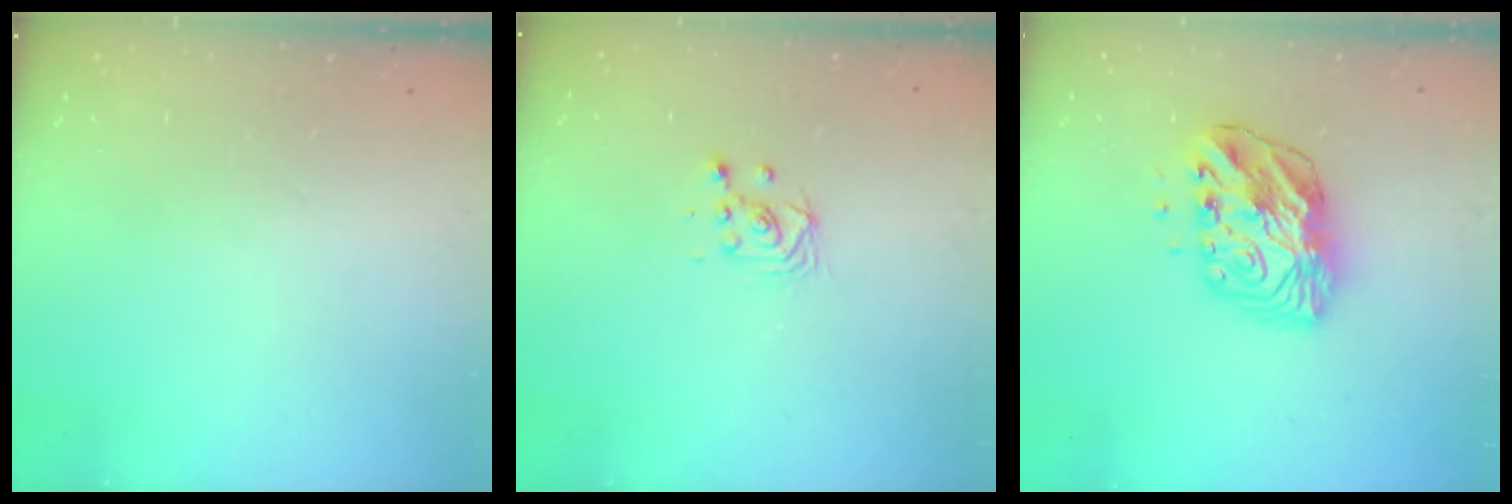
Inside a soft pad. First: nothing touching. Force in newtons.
{"total": 3.2, "press": 3.2, "slide": 0.6}
{"total": 10.7, "press": 10.7, "slide": 1.2}